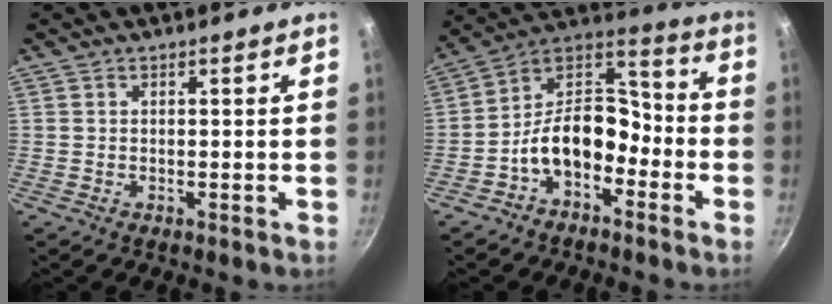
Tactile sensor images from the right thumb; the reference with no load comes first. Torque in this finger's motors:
{"motor_torque": [1.26, 1.03, 1.39, -0.76, 0.12]}